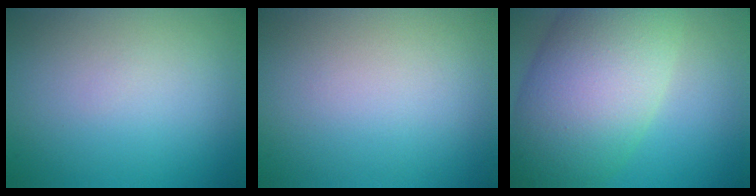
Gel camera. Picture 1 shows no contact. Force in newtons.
{"total": 0.0}
{"total": 12.2, "press": 12.2, "slide": 0.5}